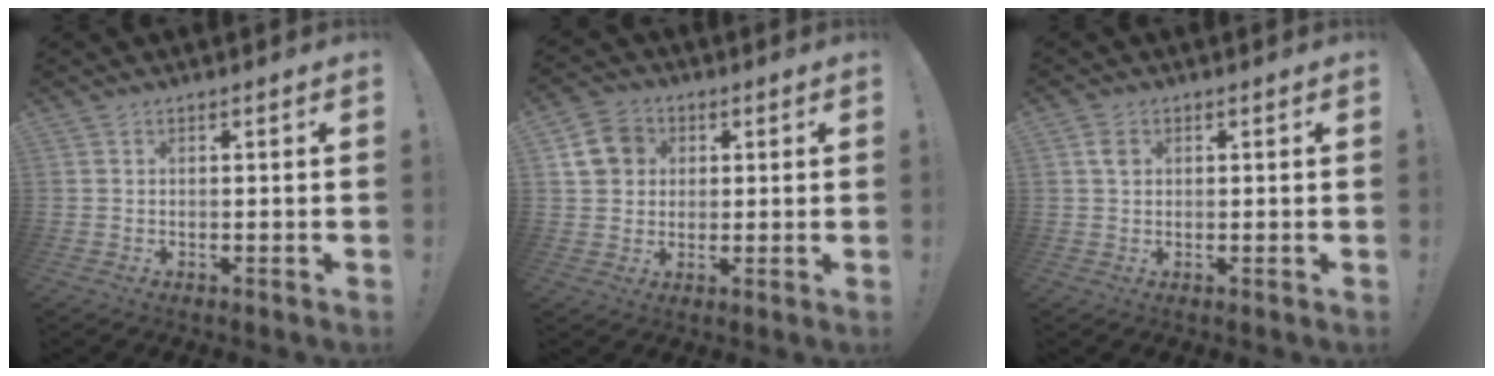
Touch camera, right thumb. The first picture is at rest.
{"total": 9.4, "force": [2.8, 8.2, 3.6], "torque": [-0.050, 0.000, 0.060]}
{"total": 2.7, "force": [0.9, 1.9, 1.7], "torque": [-0.017, -0.002, 0.015]}